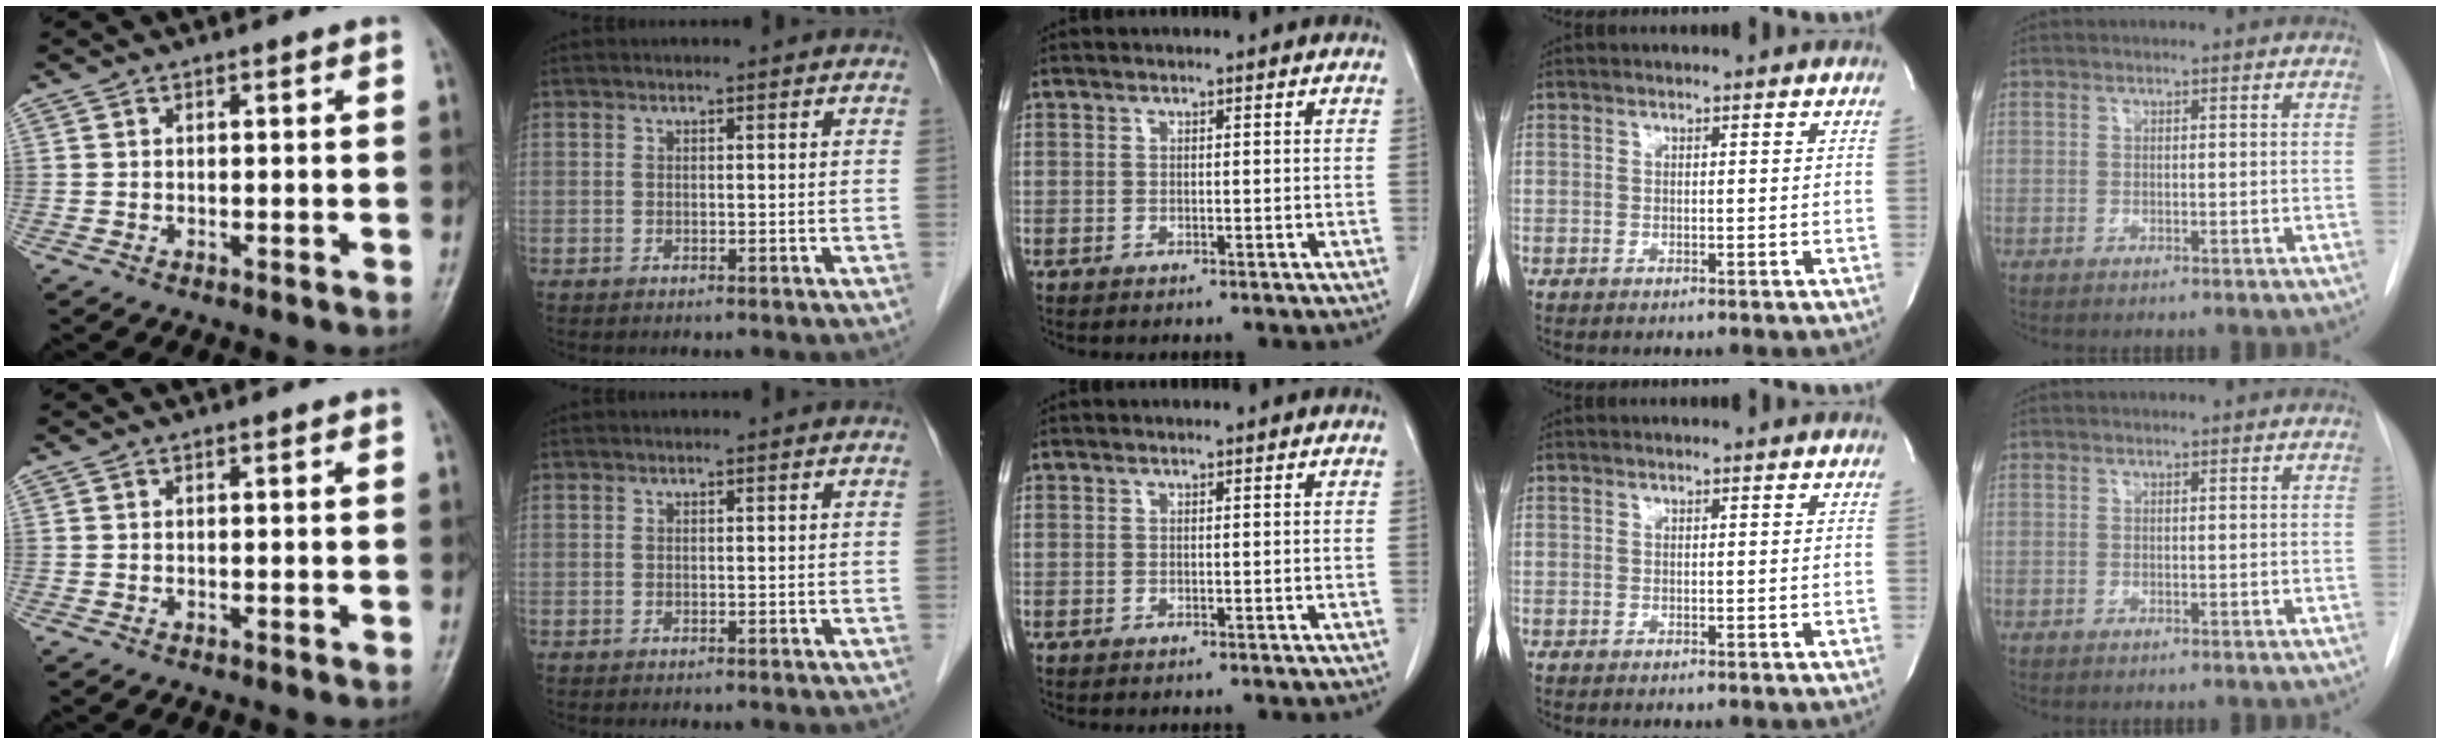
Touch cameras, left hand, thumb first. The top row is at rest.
{}